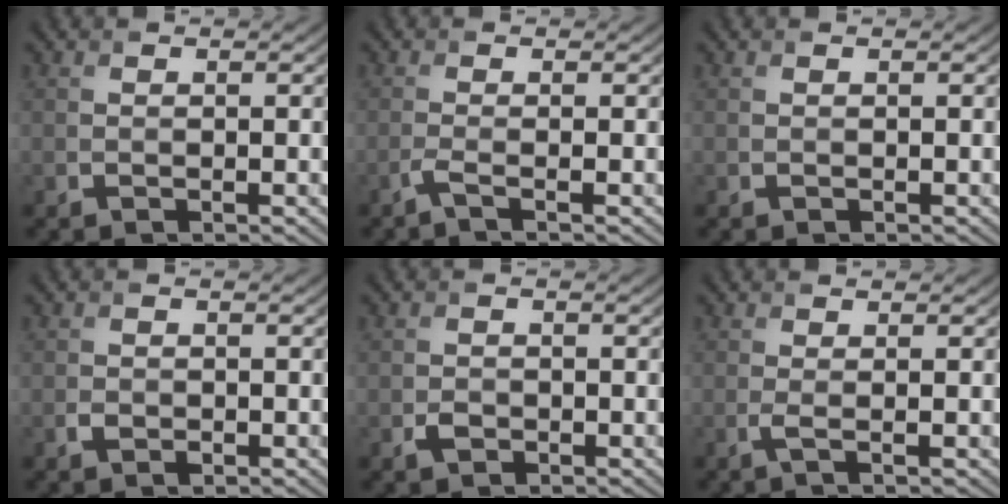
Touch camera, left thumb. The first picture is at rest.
{"total": 1.6, "force": [-0.9, 0.1, 1.3], "torque": [-0.024, 0.002, -0.031]}
{"total": 0.0}
{"total": 1.1, "force": [-0.5, 0.8, 0.5], "torque": [-0.011, -0.003, -0.010]}
{"total": 1.4, "force": [-0.7, 1.0, 0.6], "torque": [-0.011, -0.002, -0.015]}
{"total": 1.2, "force": [-0.1, 0.2, 1.2], "torque": [-0.028, 0.000, -0.004]}